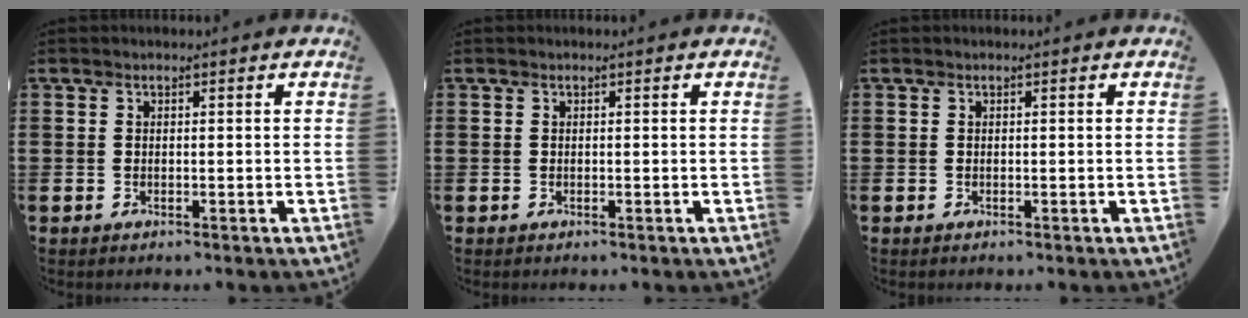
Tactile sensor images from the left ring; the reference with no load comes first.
{"total": 0.0}
{"total": 0.0}